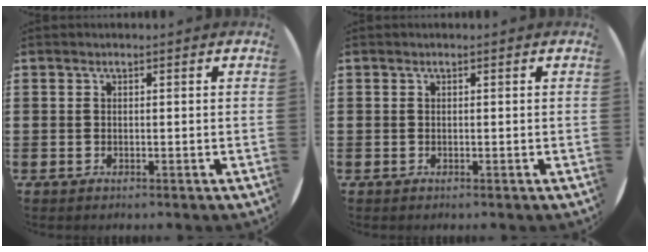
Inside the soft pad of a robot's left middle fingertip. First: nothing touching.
{"total": 0.0}